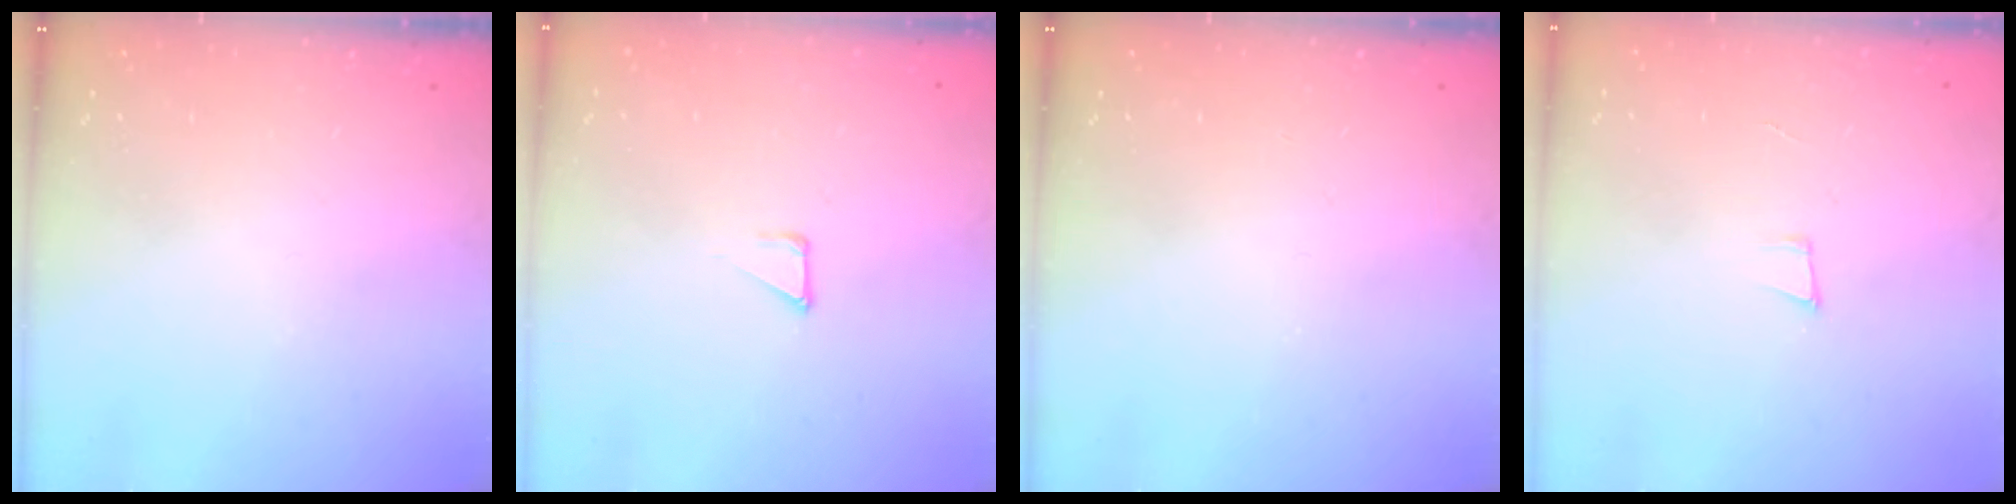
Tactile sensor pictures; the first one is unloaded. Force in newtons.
{"total": 2.9, "press": 2.9, "slide": 0.3}
{"total": 0.0}
{"total": 3.7, "press": 2.5, "slide": 2.6}